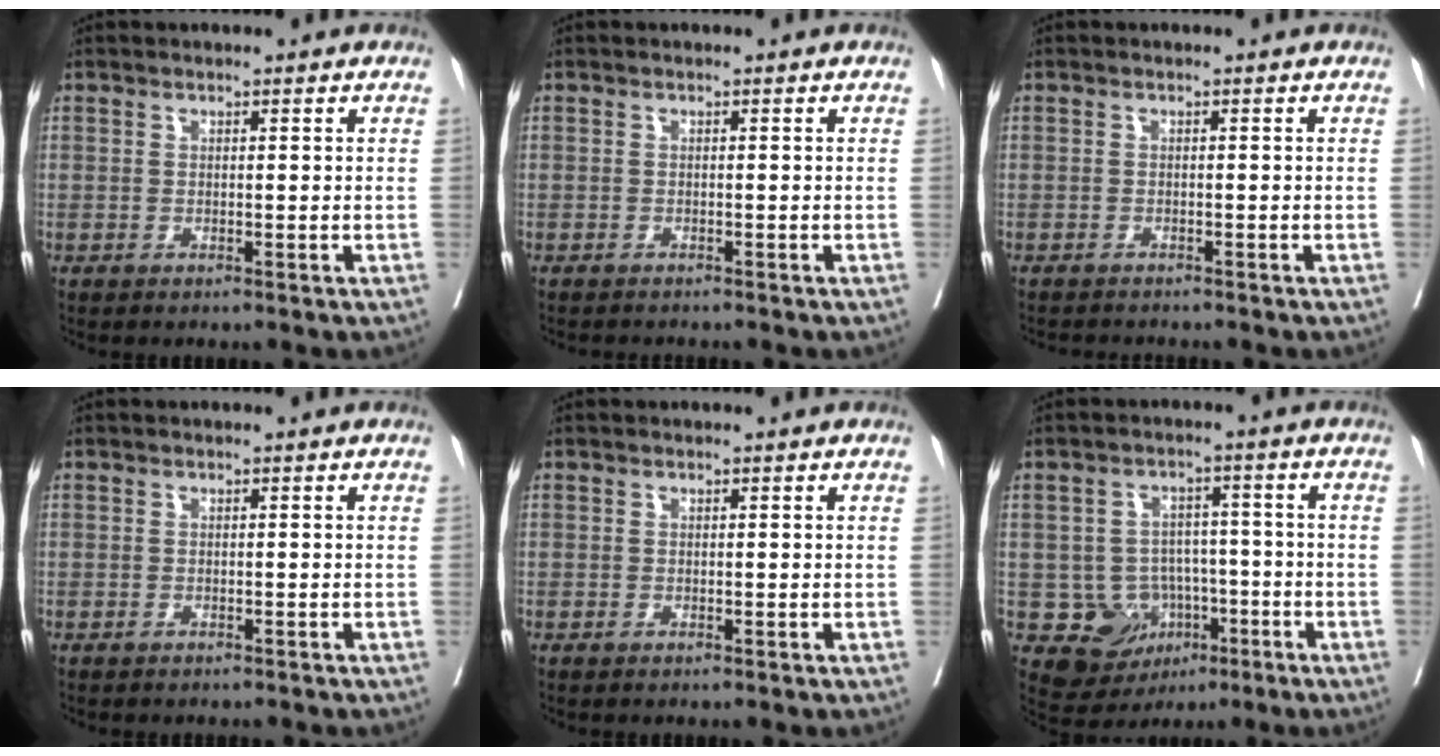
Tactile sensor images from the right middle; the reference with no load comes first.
{"total": 1.6, "force": [-1.5, 0.2, 0.4], "torque": [-0.012, -0.004, -0.020]}
{"total": 2.8, "force": [-2.7, 0.3, 0.7], "torque": [-0.011, -0.008, -0.039]}
{"total": 2.1, "force": [-1.9, 0.8, 0.5], "torque": [-0.013, -0.003, -0.024]}
{"total": 0.0}
{"total": 7.8, "force": [-2.5, 7.1, 1.9], "torque": [-0.022, 0.017, -0.028]}